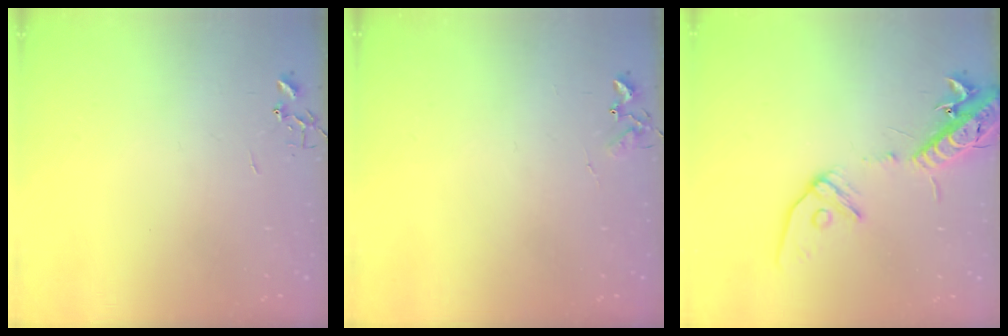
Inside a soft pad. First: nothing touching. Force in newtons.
{"total": 4.5, "press": 4.5, "slide": 0.5}
{"total": 15.4, "press": 15.0, "slide": 3.5}